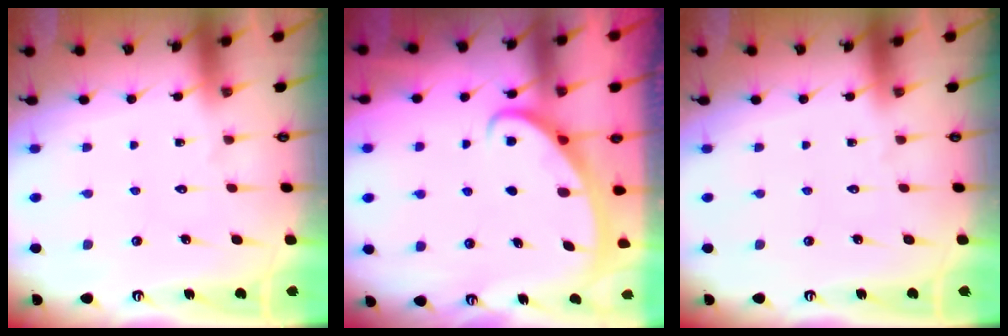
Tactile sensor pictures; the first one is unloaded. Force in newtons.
{"total": 3.0, "press": 3.0, "slide": 0.3}
{"total": 0.0}